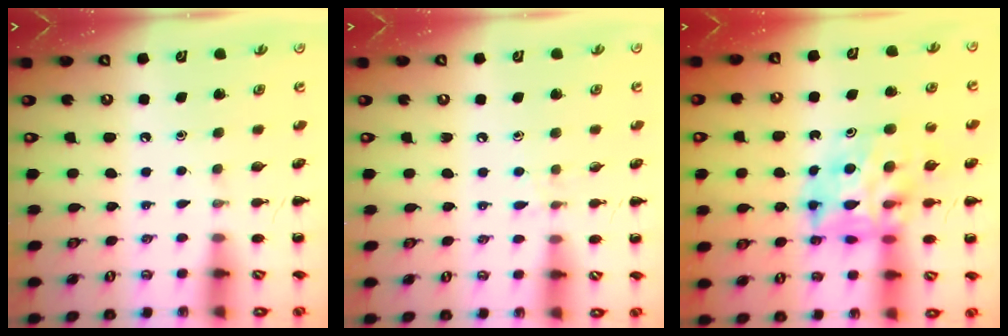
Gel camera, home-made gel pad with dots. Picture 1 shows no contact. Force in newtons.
{"total": 5.4, "press": 5.1, "slide": 1.7}
{"total": 11.9, "press": 11.3, "slide": 3.5}